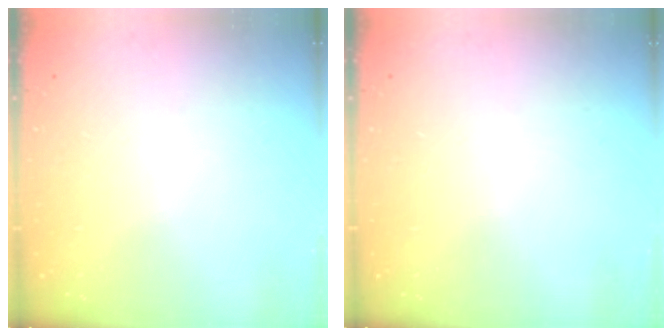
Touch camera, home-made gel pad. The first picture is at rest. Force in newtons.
{"total": 0.0}